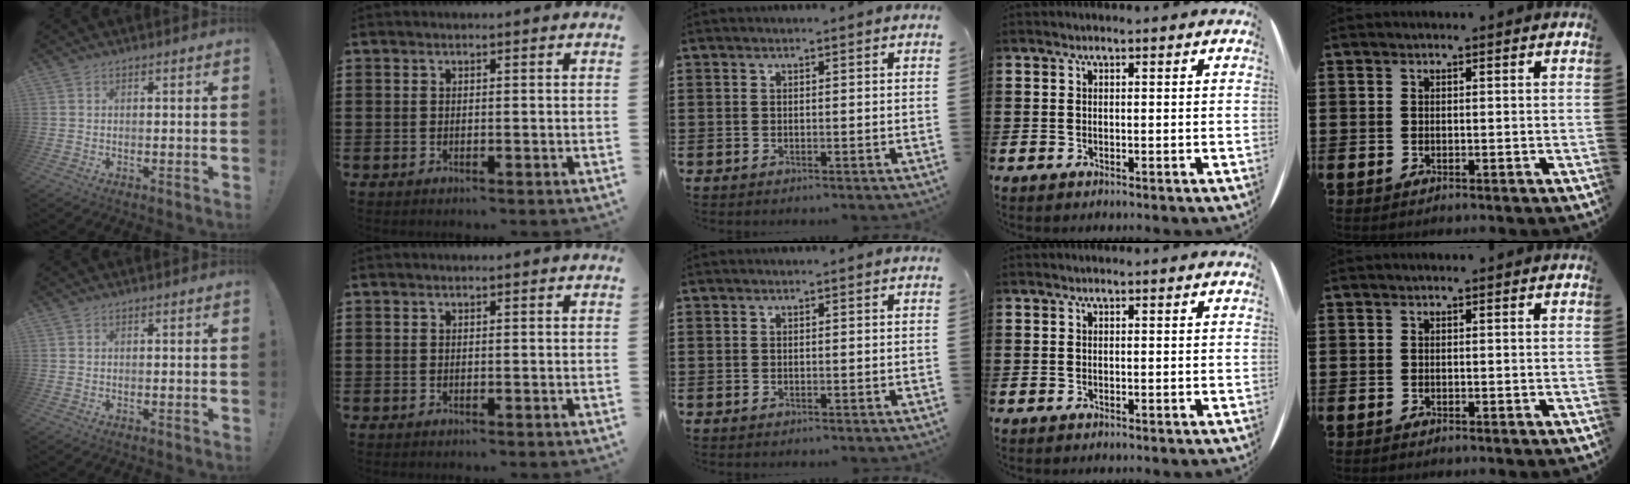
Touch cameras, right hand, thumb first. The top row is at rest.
{}